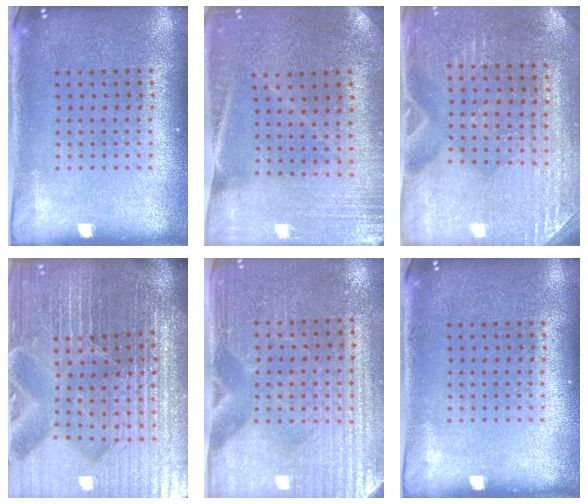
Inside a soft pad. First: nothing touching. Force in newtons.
{"total": 0.5, "press": 0.5, "slide": 0.0}
{"total": 3.0, "press": 2.9, "slide": 0.6}
{"total": 6.7, "press": 6.0, "slide": 3.1}
{"total": 3.6, "press": 3.4, "slide": 1.2}
{"total": 0.0}